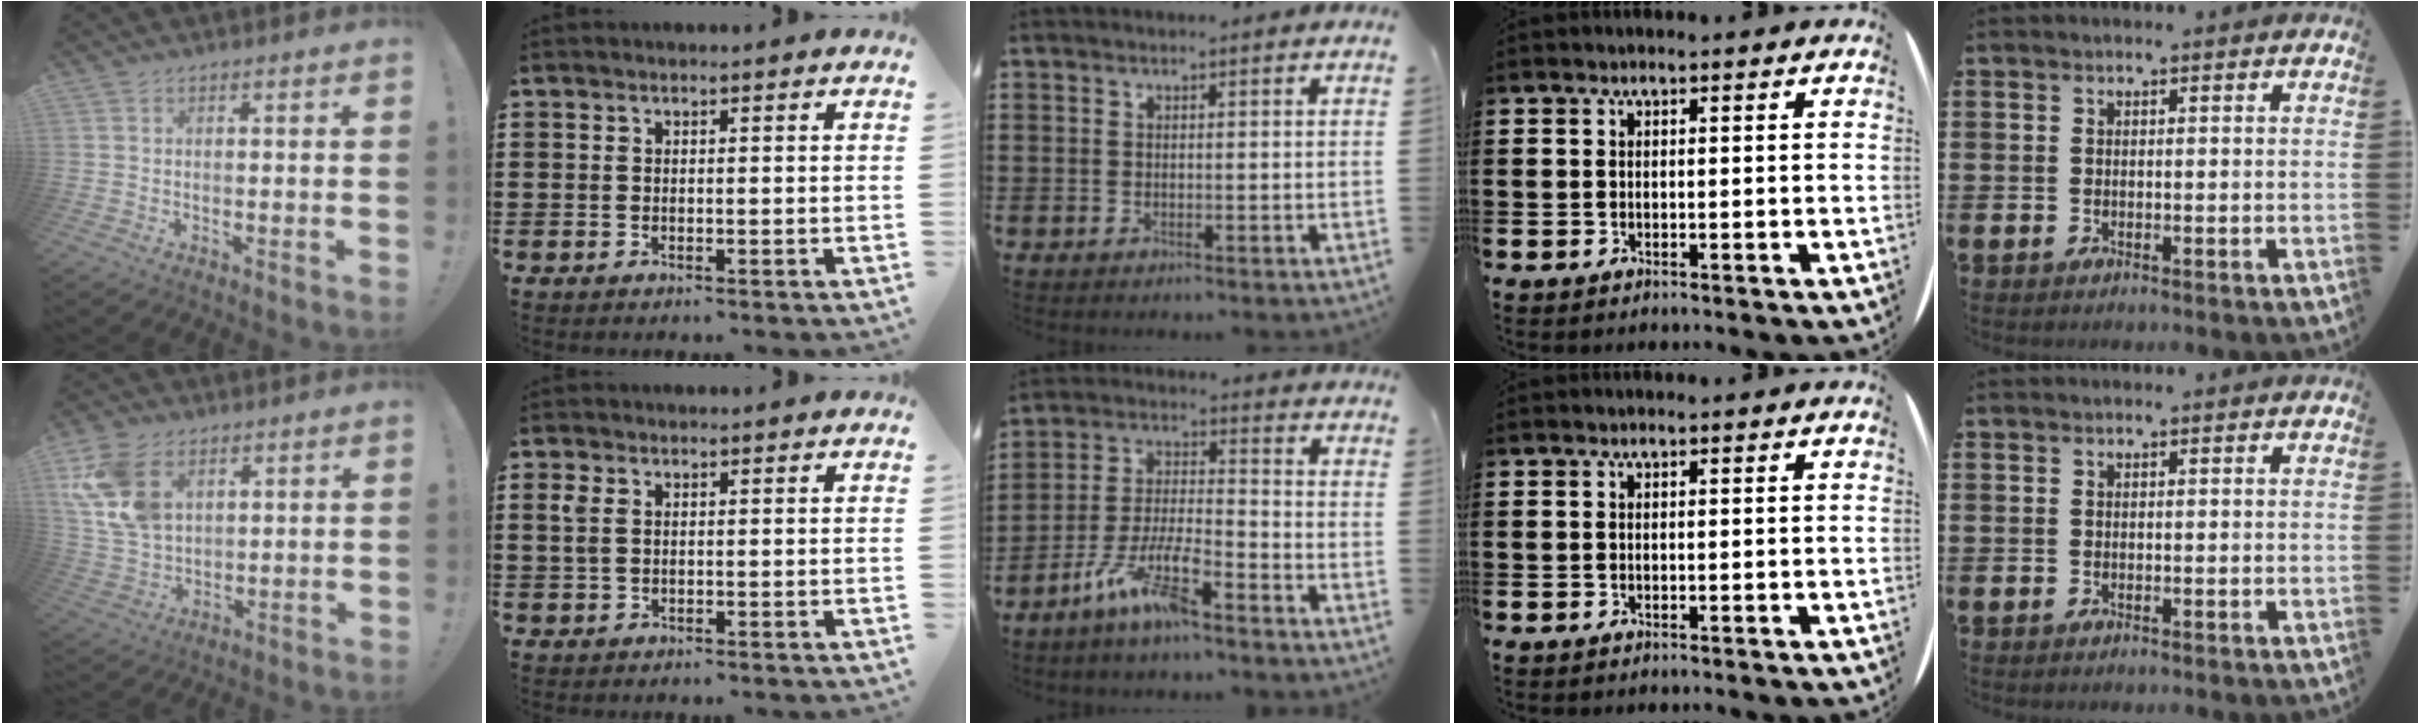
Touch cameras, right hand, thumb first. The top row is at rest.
{"thumb": {"total": 14.8, "force": [6.5, 10.0, 8.9], "torque": [-0.177, -0.021, 0.131]}, "index": {"total": 2.1, "force": [0.5, 1.3, 1.5], "torque": [-0.035, 0.007, 0.008]}, "middle": {"total": 8.8, "force": [-6.4, 1.5, 5.9], "torque": [-0.134, -0.006, -0.123]}}